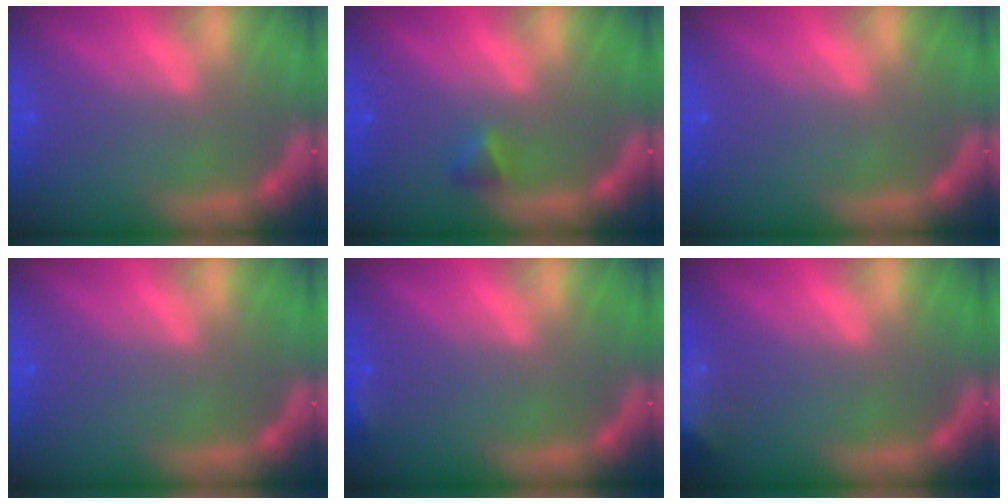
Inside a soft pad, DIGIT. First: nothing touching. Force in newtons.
{"total": 1.4}
{"total": 0.0}
{"total": 0.0}
{"total": 1.4}
{"total": 7.9}